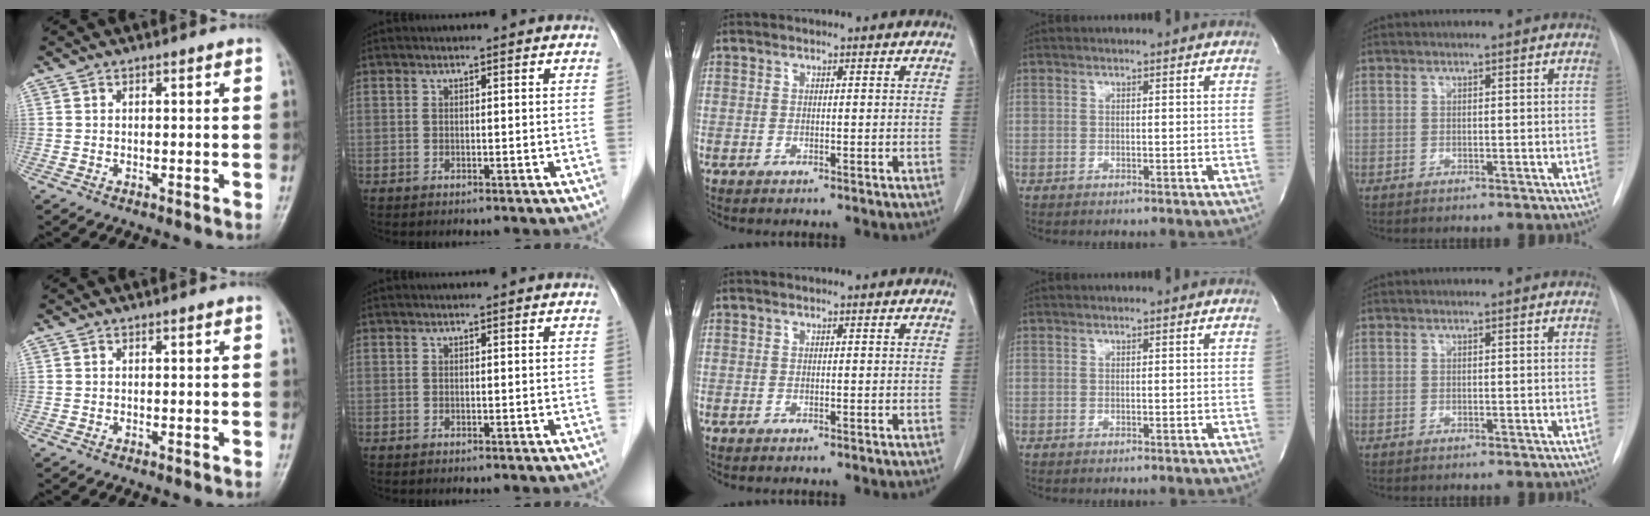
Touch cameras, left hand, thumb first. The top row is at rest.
{}